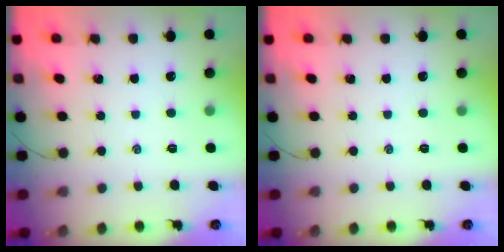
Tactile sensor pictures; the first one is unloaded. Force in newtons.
{"total": 0.0}